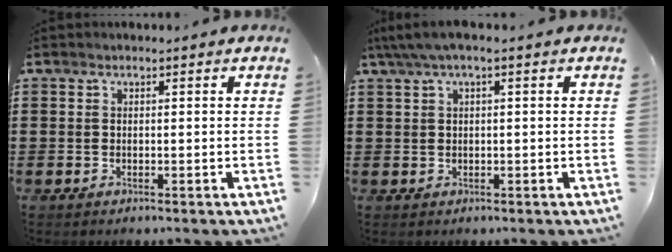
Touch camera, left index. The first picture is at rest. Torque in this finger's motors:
{"motor_torque": [1.11, -1.03, 0.52, 0.13]}